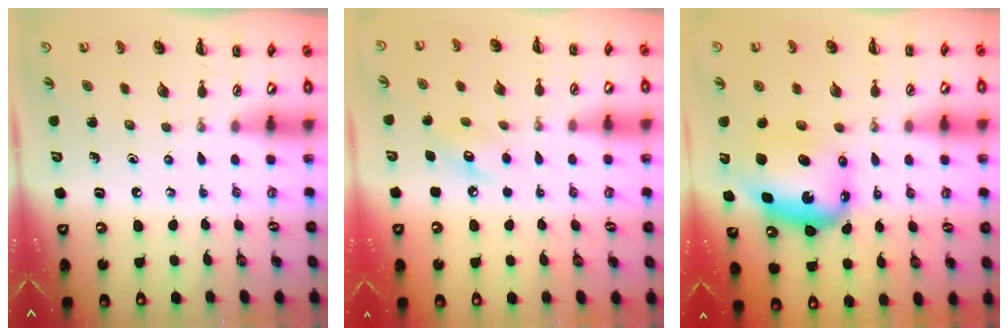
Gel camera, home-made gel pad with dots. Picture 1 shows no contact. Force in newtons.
{"total": 7.8, "press": 7.7, "slide": 1.4}
{"total": 8.3, "press": 8.0, "slide": 2.3}